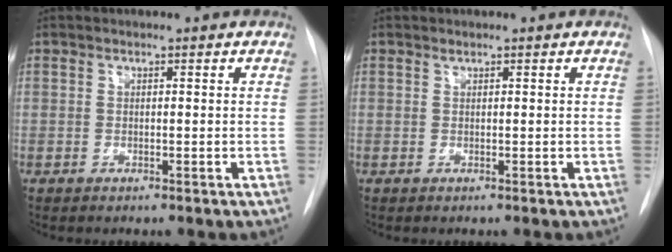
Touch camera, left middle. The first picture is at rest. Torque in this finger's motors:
{"motor_torque": [-0.12, -0.32, 0.03, 0.00]}